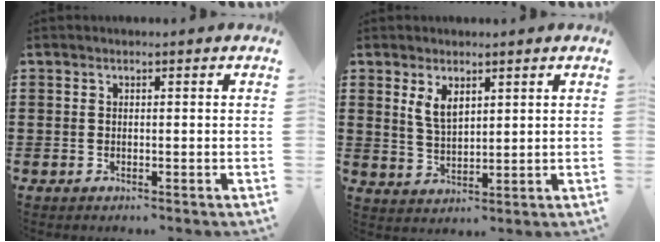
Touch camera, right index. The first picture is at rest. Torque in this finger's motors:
{"motor_torque": [0.52, 0.44, 0.40, 0.11]}